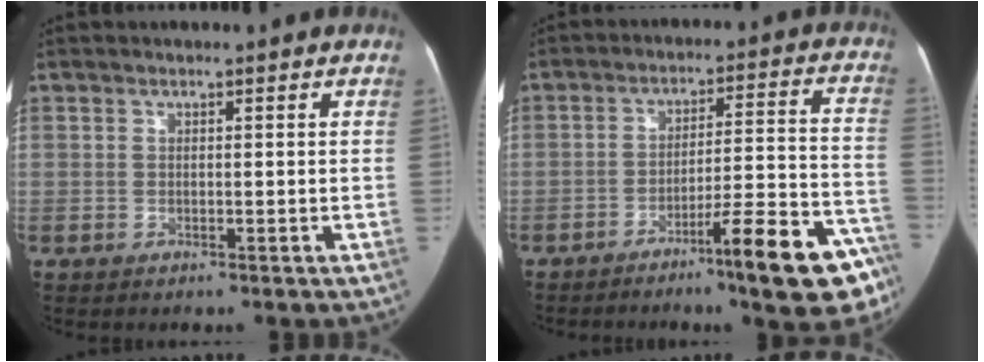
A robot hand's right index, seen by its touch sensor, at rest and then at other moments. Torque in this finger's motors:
{"motor_torque": [1.29, -0.85, 0.26, 0.06]}